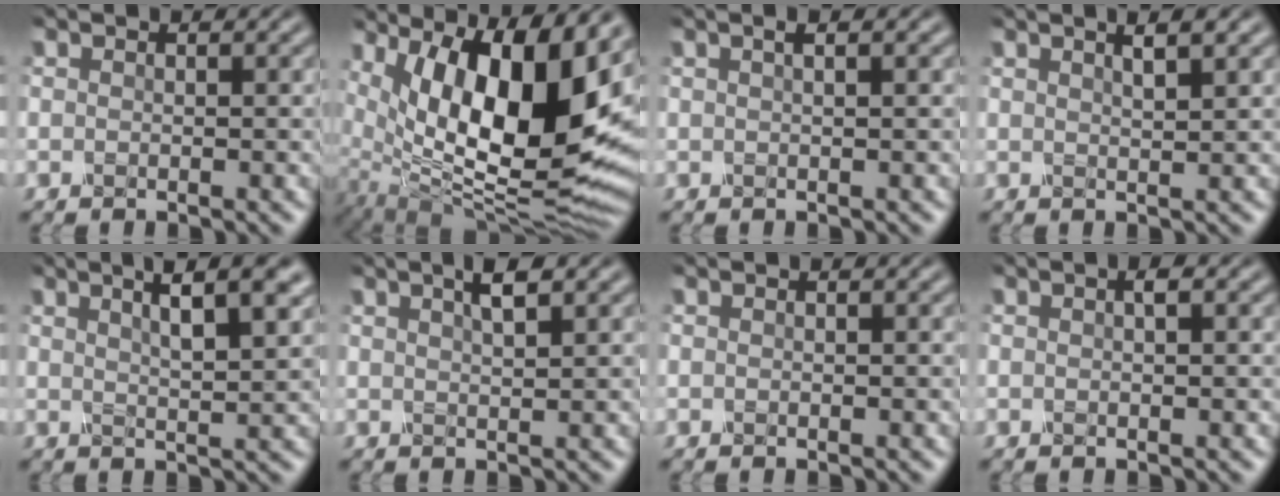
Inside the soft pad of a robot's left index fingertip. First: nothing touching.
{"total": 17.5, "force": [5.7, 7.3, 14.9], "torque": [-0.213, 0.028, 0.098]}
{"total": 2.8, "force": [1.2, 1.2, 2.2], "torque": [-0.010, 0.015, -0.011]}
{"total": 3.2, "force": [1.9, 0.8, 2.4], "torque": [-0.014, 0.012, 0.009]}
{"total": 7.0, "force": [3.6, 2.2, 5.6], "torque": [-0.051, 0.028, 0.033]}
{"total": 2.5, "force": [1.2, 0.5, 2.1], "torque": [-0.027, 0.006, 0.020]}
{"total": 0.0}
{"total": 0.9, "force": [0.1, 0.1, 0.8], "torque": [-0.017, 0.002, 0.003]}